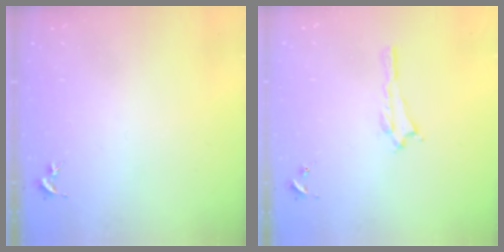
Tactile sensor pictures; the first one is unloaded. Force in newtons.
{"total": 0.6, "press": 0.5, "slide": 0.2}